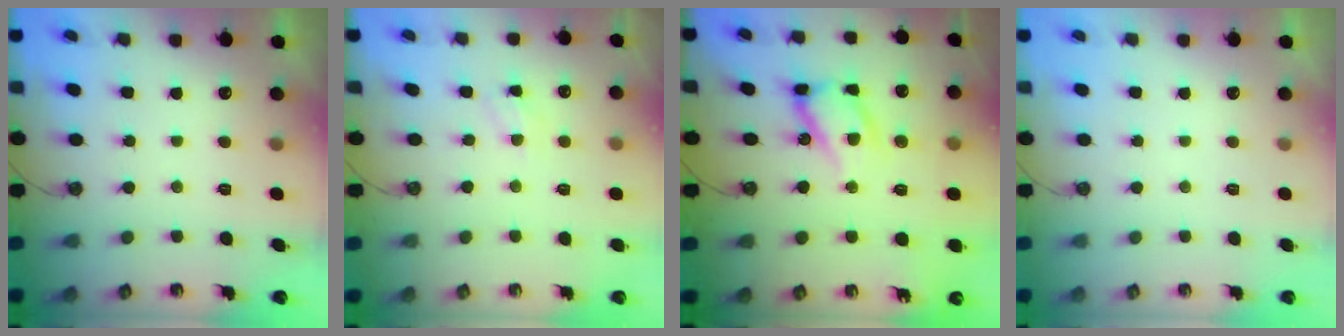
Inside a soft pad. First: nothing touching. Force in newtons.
{"total": 6.0, "press": 6.0, "slide": 0.7}
{"total": 14.1, "press": 14.1, "slide": 1.2}
{"total": 0.0}